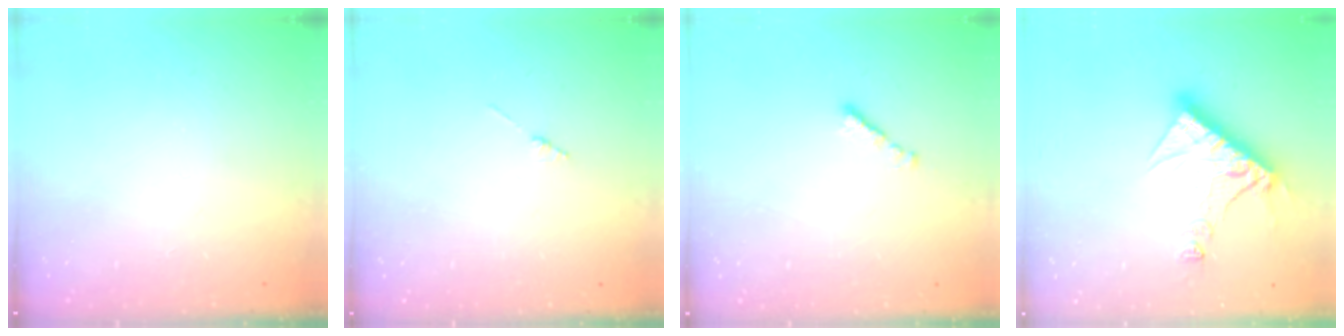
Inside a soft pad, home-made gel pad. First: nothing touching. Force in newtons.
{"total": 1.3, "press": 1.3, "slide": 0.3}
{"total": 1.8, "press": 1.7, "slide": 0.6}
{"total": 13.4, "press": 13.4, "slide": 1.3}